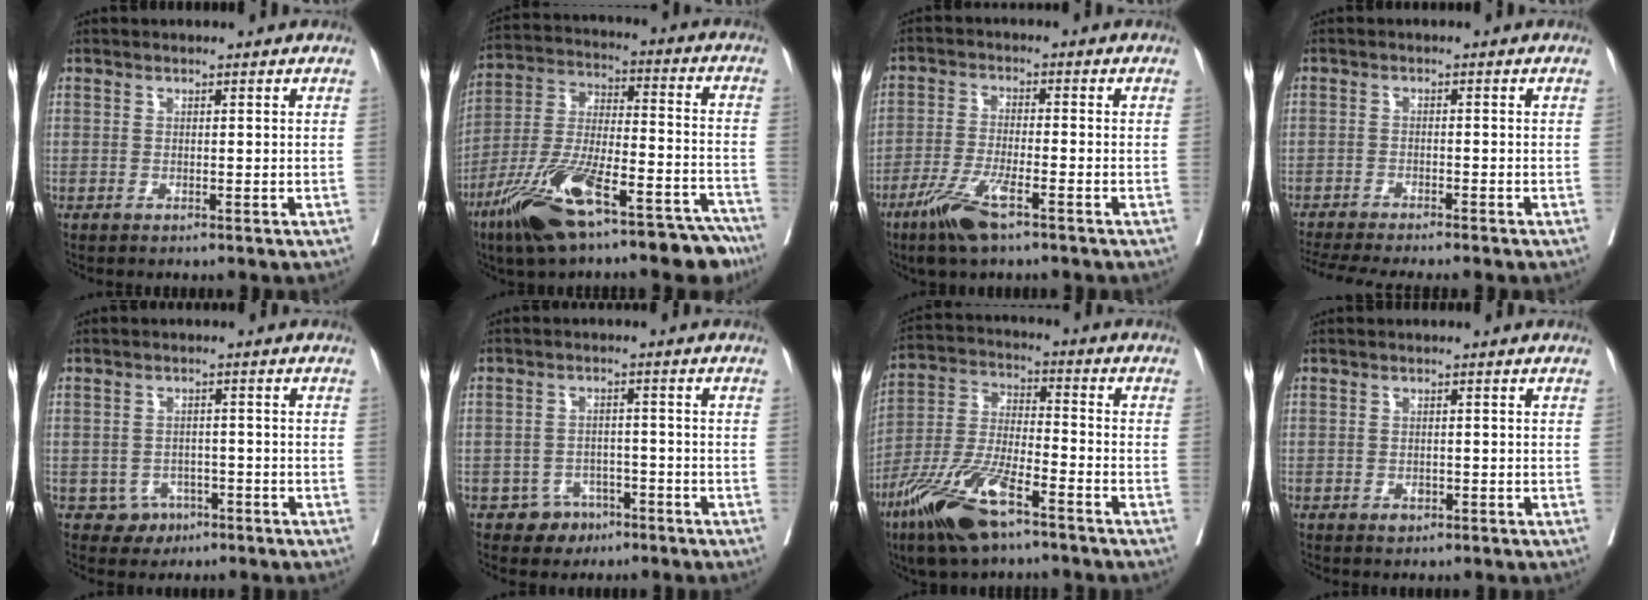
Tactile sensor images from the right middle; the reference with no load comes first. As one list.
[{"total": 21.5, "force": [-15.1, 5.5, 14.2], "torque": [-0.225, 0.012, -0.260]}, {"total": 7.5, "force": [-4.8, 0.9, 5.7], "torque": [-0.120, -0.015, -0.089]}, {"total": 10.1, "force": [-8.9, 0.3, 4.7], "torque": [-0.062, -0.011, -0.136]}, {"total": 3.4, "force": [-1.7, 2.9, 0.4], "torque": [0.001, 0.012, -0.018]}, {"total": 3.9, "force": [-2.4, 3.0, 0.4], "torque": [0.001, 0.014, -0.030]}, {"total": 14.3, "force": [-8.9, 3.4, 10.6], "torque": [-0.226, -0.022, -0.169]}, {"total": 1.2, "force": [-0.6, 0.8, 0.6], "torque": [-0.008, 0.002, -0.005]}]